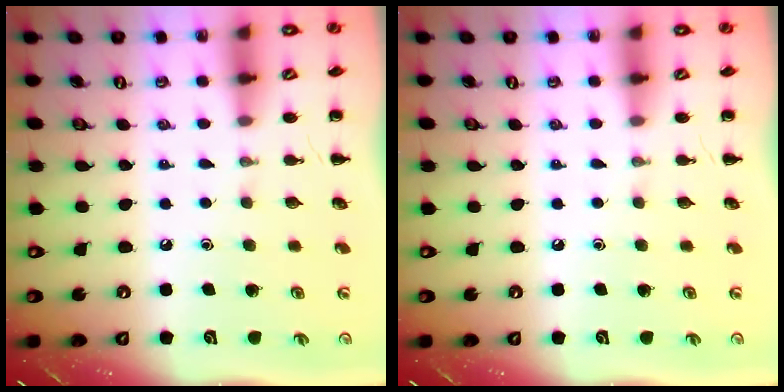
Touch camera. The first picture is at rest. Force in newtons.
{"total": 0.0}